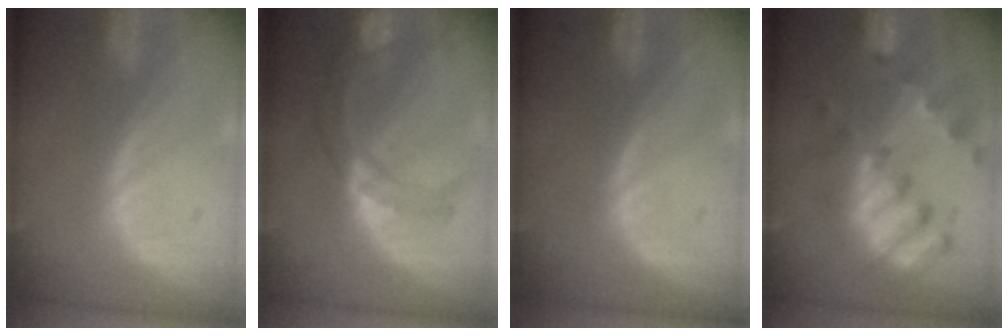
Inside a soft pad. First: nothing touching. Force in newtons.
{"total": 8.8, "press": 8.0, "slide": 3.7}
{"total": 0.0}
{"total": 10.1, "press": 8.8, "slide": 4.8}